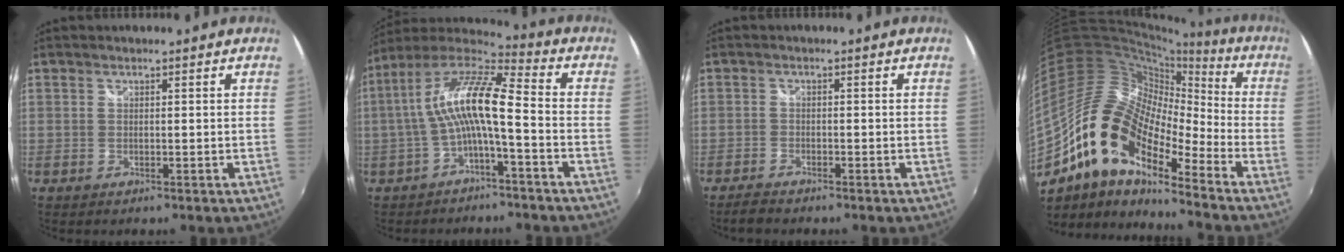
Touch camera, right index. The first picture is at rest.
{"total": 12.5, "force": [-1.5, 2.0, 12.3], "torque": [-0.241, 0.019, -0.031]}
{"total": 2.5, "force": [-2.3, 0.4, 0.7], "torque": [-0.028, -0.007, -0.046]}
{"total": 18.4, "force": [-10.5, 7.7, 13.0], "torque": [-0.221, -0.018, -0.215]}